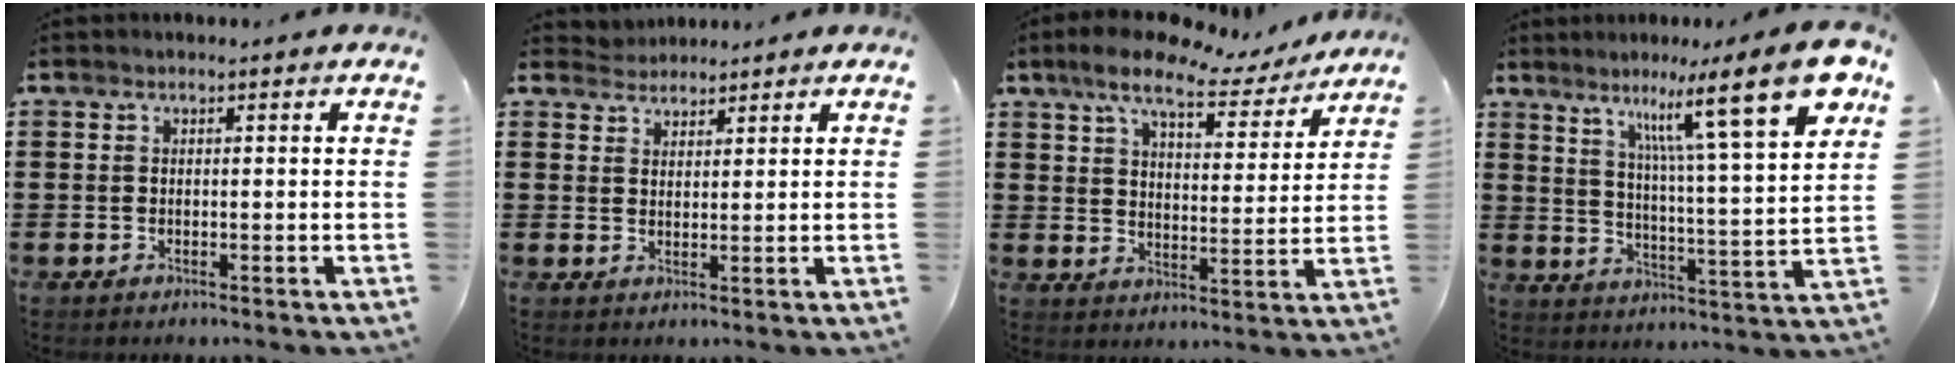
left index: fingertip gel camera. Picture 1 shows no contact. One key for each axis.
{"total": 2.4, "fx": 2.2, "fy": 0.6, "fz": -0.5, "tx": 0.002, "ty": 0.000, "tz": 0.044}
{"total": 9.3, "fx": 7.6, "fy": 2.4, "fz": 4.9, "tx": -0.105, "ty": -0.026, "tz": 0.130}
{"total": 14.9, "fx": 9.6, "fy": 1.1, "fz": 11.4, "tx": -0.186, "ty": -0.055, "tz": 0.140}